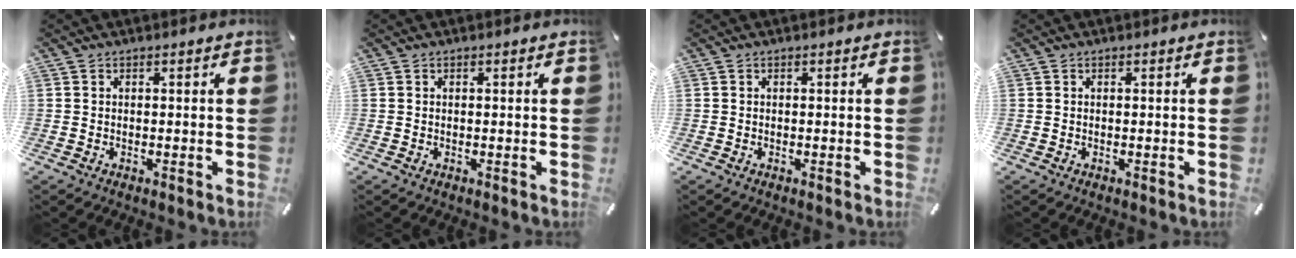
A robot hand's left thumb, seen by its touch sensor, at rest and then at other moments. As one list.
[{"total": 0.0}, {"total": 0.0}, {"total": 0.0}]